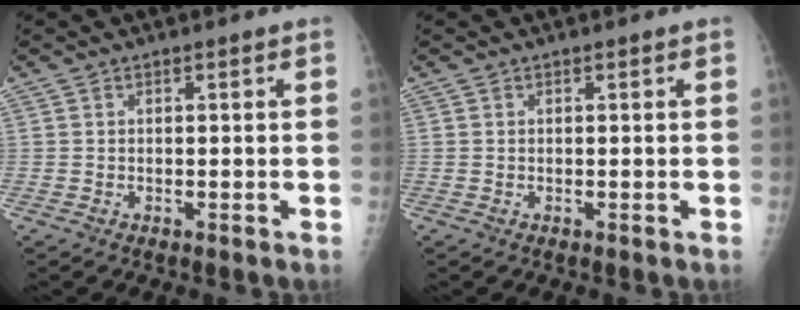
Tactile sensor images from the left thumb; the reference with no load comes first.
{"total": 0.0}